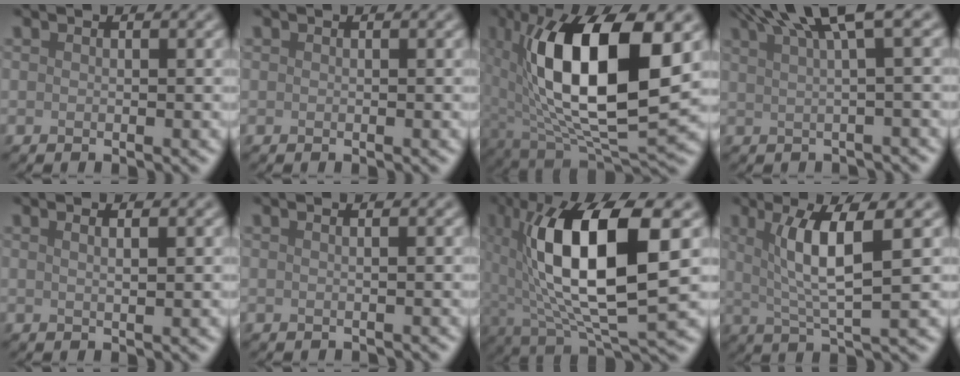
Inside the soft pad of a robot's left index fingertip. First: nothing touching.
{"total": 0.0}
{"total": 14.8, "force": [2.6, 6.6, 13.0], "torque": [-0.213, -0.006, 0.044]}
{"total": 6.1, "force": [3.5, 1.2, 4.8], "torque": [-0.055, 0.027, 0.055]}
{"total": 1.7, "force": [0.8, 0.6, 1.4], "torque": [-0.007, -0.002, 0.000]}
{"total": 0.8, "force": [-0.1, 0.3, 0.7], "torque": [-0.007, 0.000, -0.009]}
{"total": 12.7, "force": [2.1, 4.6, 11.6], "torque": [-0.196, -0.005, 0.041]}
{"total": 5.7, "force": [1.7, 0.9, 5.4], "torque": [-0.094, 0.003, 0.033]}